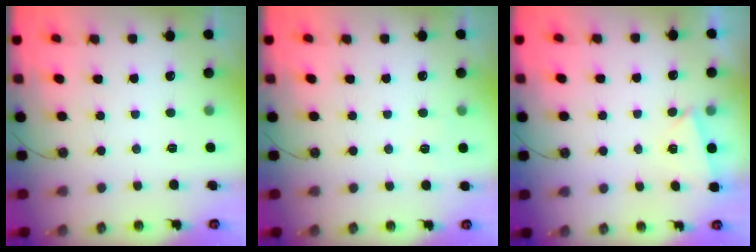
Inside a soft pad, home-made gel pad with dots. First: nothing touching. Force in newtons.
{"total": 2.5, "press": 2.4, "slide": 0.4}
{"total": 2.9, "press": 2.1, "slide": 2.0}